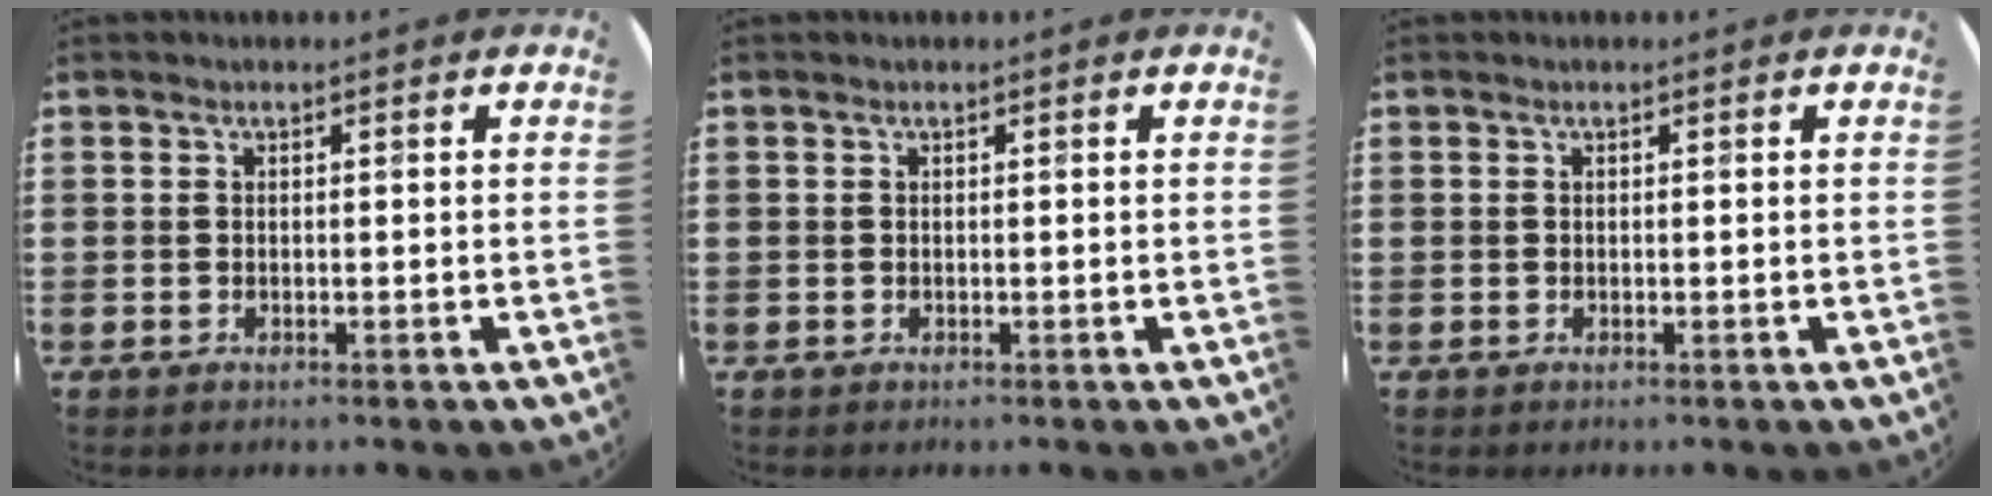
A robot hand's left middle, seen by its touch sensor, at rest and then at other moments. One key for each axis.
{"total": 0.0}
{"total": 0.0}